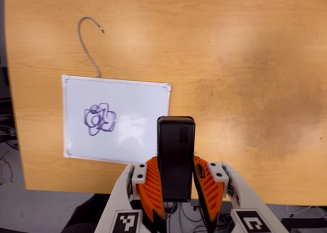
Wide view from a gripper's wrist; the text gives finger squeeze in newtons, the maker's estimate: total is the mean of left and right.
{"total": 6.1, "left": 4.0, "right": 8.1}